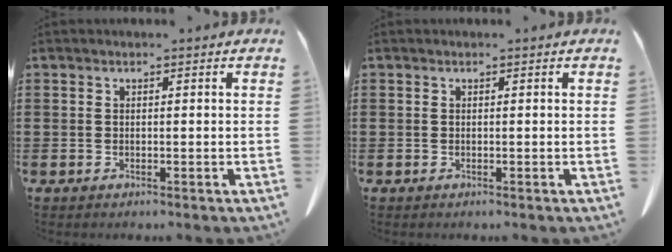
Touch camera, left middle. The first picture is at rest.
{"total": 0.0}